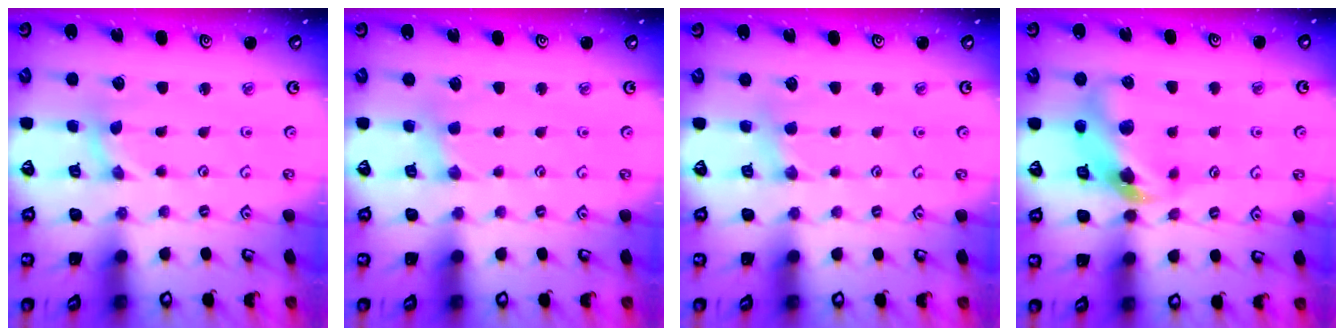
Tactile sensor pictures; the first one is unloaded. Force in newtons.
{"total": 2.7, "press": 2.6, "slide": 0.5}
{"total": 3.2, "press": 3.2, "slide": 0.5}
{"total": 12.7, "press": 12.6, "slide": 1.8}